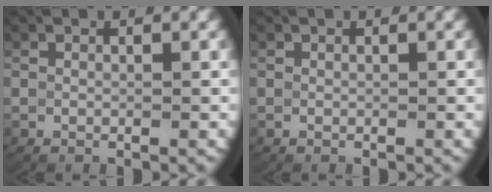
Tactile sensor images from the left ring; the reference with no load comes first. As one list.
[{"total": 0.7, "force": [0.0, -0.7, -0.3], "torque": [0.000, -0.010, 0.009]}]